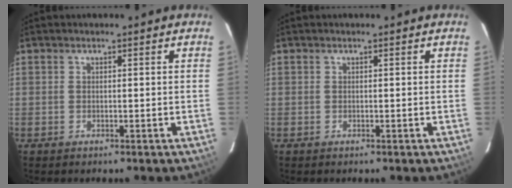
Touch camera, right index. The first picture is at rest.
{"total": 0.0}